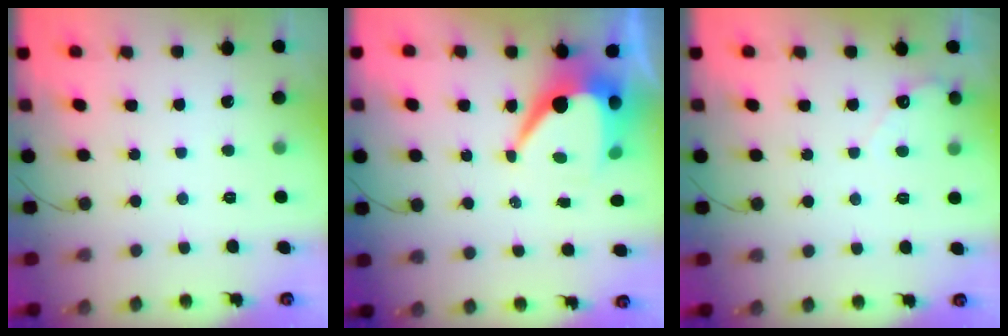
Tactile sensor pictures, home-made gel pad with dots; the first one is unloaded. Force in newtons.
{"total": 10.8, "press": 10.8, "slide": 0.9}
{"total": 2.2, "press": 2.2, "slide": 0.1}